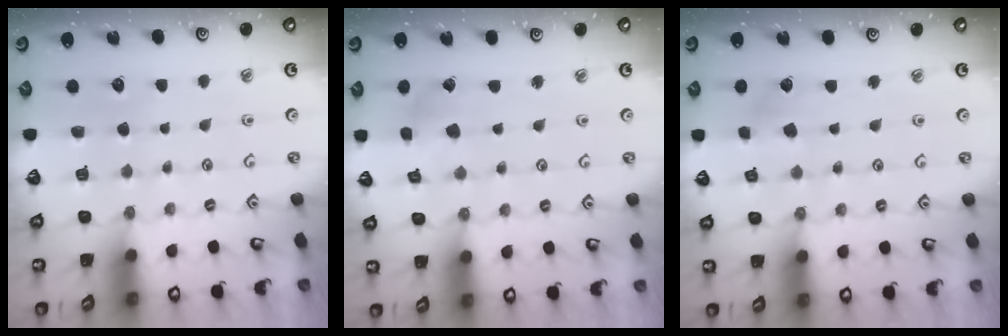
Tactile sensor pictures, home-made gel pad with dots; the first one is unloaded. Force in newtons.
{"total": 2.7, "press": 2.7, "slide": 0.2}
{"total": 2.4, "press": 2.3, "slide": 0.4}